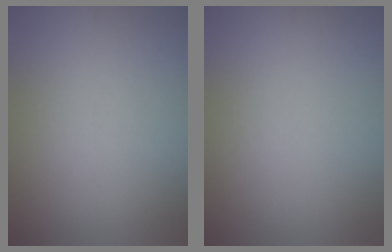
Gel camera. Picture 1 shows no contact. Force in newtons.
{"total": 0.0}